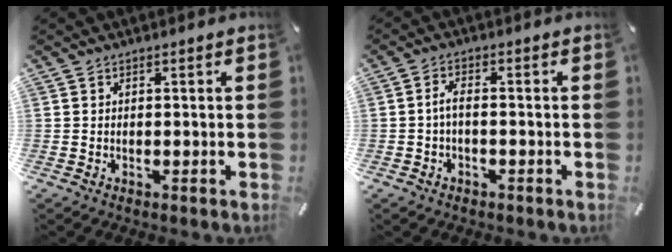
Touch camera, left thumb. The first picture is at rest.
{"total": 3.1, "force": [-0.8, 1.6, 2.6], "torque": [-0.055, 0.007, -0.018]}